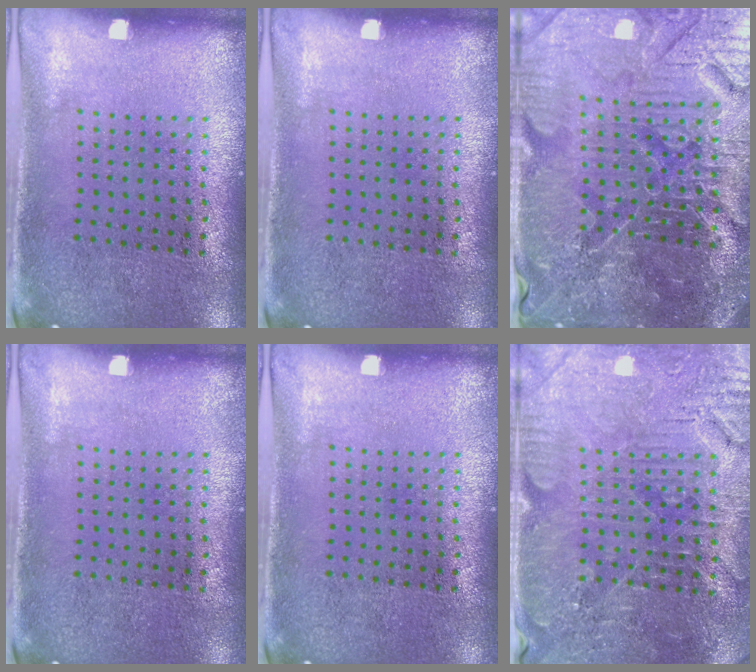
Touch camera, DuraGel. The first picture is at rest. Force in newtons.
{"total": 0.0}
{"total": 6.2, "press": 5.7, "slide": 2.5}
{"total": 0.0}
{"total": 0.0}
{"total": 3.7, "press": 3.6, "slide": 0.6}